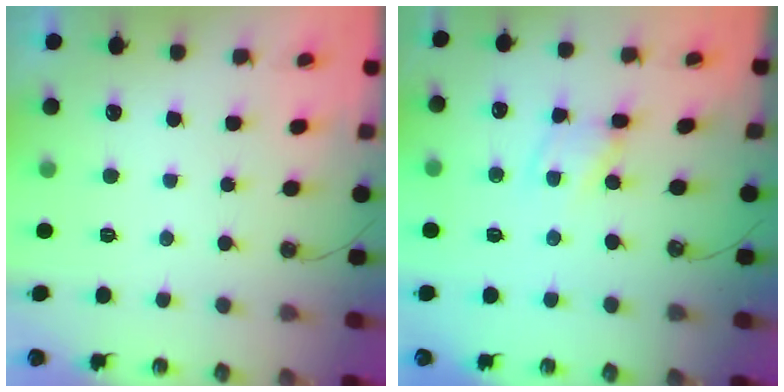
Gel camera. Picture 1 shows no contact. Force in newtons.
{"total": 2.1, "press": 2.1, "slide": 0.3}